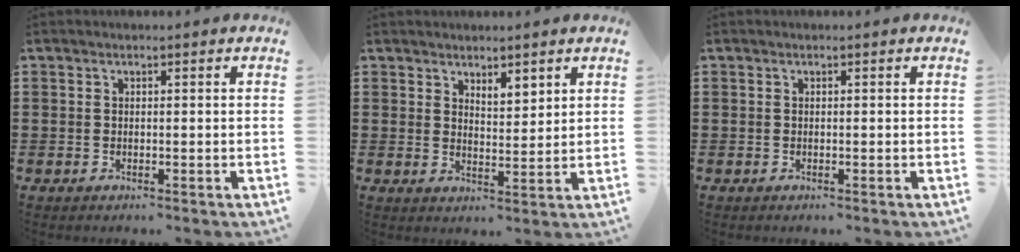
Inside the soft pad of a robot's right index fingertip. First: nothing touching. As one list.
[{"total": 2.9, "force": [2.7, 0.9, 0.3], "torque": [-0.005, -0.001, 0.050]}, {"total": 0.0}]